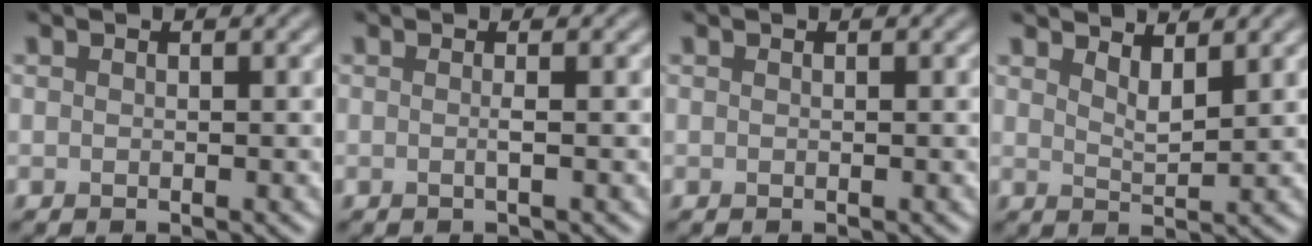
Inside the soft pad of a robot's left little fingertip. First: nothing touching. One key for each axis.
{"total": 1.0, "fx": -0.1, "fy": 0.2, "fz": 1.0, "tx": -0.013, "ty": -0.002, "tz": -0.006}
{"total": 0.0}
{"total": 2.3, "fx": 1.9, "fy": 0.5, "fz": 1.3, "tx": -0.019, "ty": -0.005, "tz": 0.034}